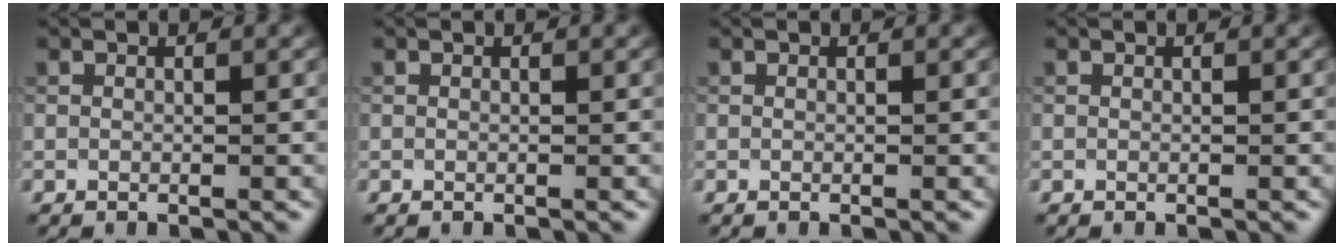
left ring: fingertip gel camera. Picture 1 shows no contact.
{"total": 0.0}
{"total": 0.0}
{"total": 0.0}